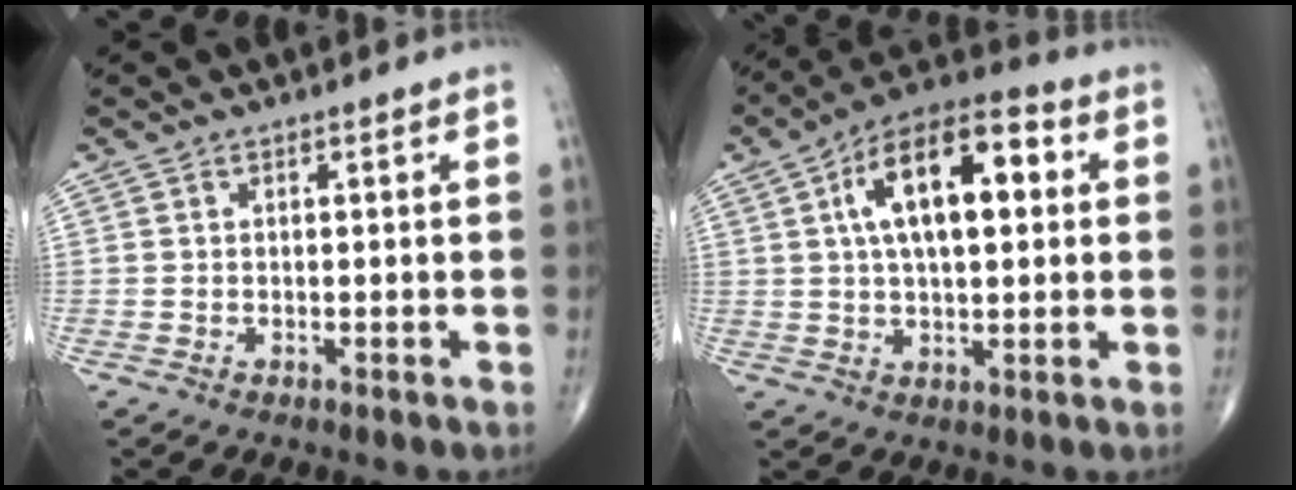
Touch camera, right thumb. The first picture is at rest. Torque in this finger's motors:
{"motor_torque": [0.10, 2.41, 1.40, 0.29, 0.18]}